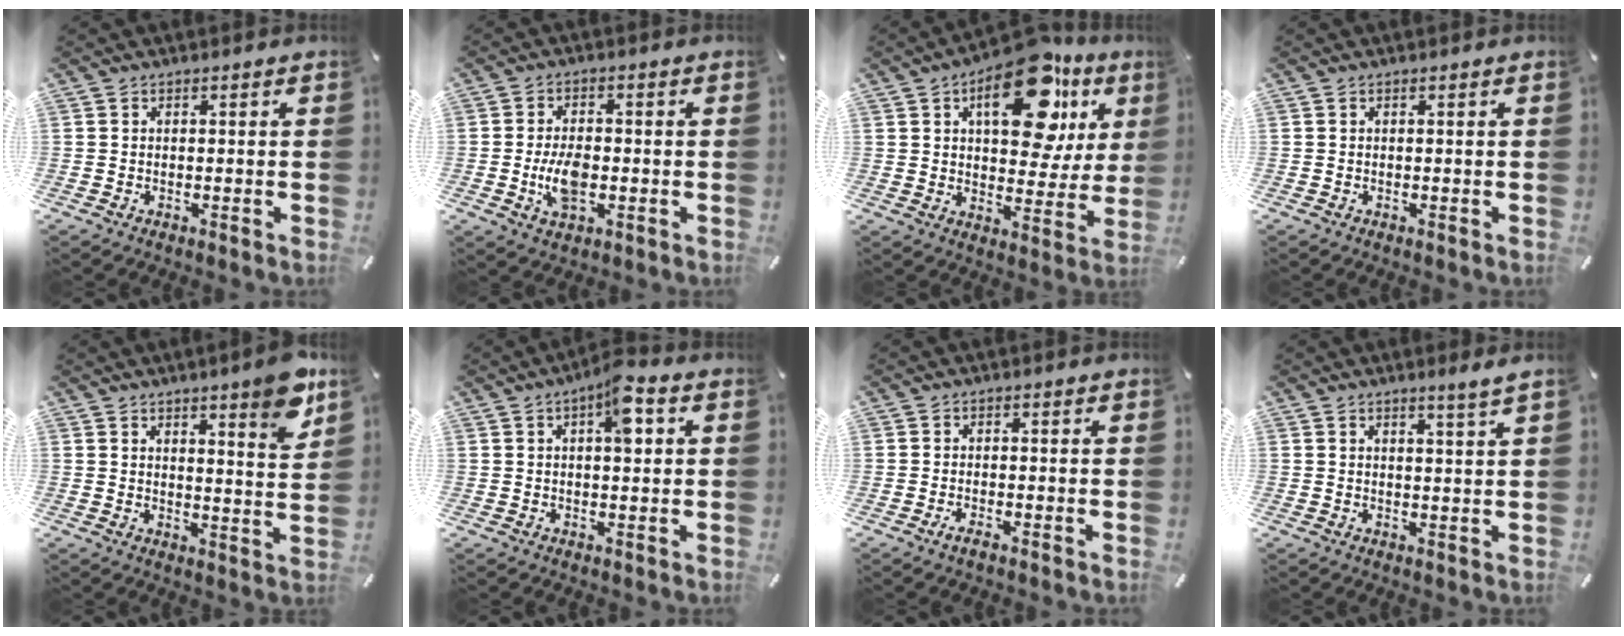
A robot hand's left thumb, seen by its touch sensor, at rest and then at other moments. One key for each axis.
{"total": 7.2, "fx": -1.3, "fy": 4.2, "fz": 5.7, "tx": -0.114, "ty": -0.001, "tz": -0.026}
{"total": 20.9, "fx": 9.9, "fy": 11.1, "fz": 14.7, "tx": -0.196, "ty": -0.049, "tz": 0.160}
{"total": 0.0}
{"total": 8.5, "fx": 6.5, "fy": 1.6, "fz": 5.1, "tx": -0.060, "ty": -0.046, "tz": 0.105}
{"total": 6.7, "fx": 2.1, "fy": 2.6, "fz": 5.8, "tx": -0.076, "ty": -0.004, "tz": 0.027}
{"total": 1.6, "fx": -0.9, "fy": 0.5, "fz": 1.3, "tx": -0.021, "ty": 0.001, "tz": -0.016}
{"total": 2.8, "fx": 2.3, "fy": -0.5, "fz": 1.5, "tx": -0.033, "ty": -0.014, "tz": 0.039}